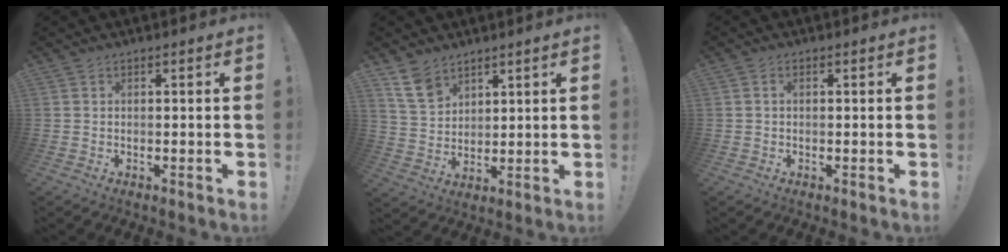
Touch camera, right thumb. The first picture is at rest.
{"total": 9.7, "force": [6.6, 6.1, 3.6], "torque": [-0.068, -0.034, 0.132]}
{"total": 1.0, "force": [0.0, 0.6, 0.7], "torque": [-0.020, 0.006, 0.001]}